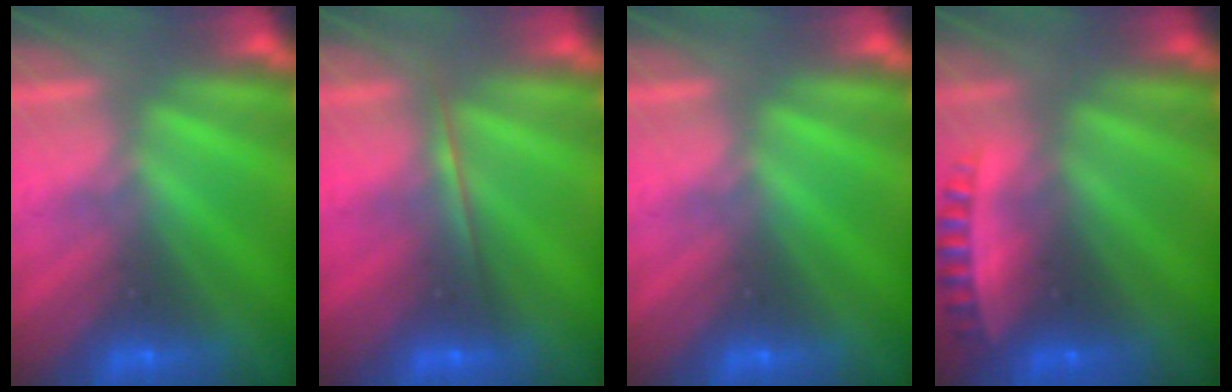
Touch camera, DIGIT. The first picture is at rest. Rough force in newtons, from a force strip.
{"total": 1.7}
{"total": 0.0}
{"total": 2.9}